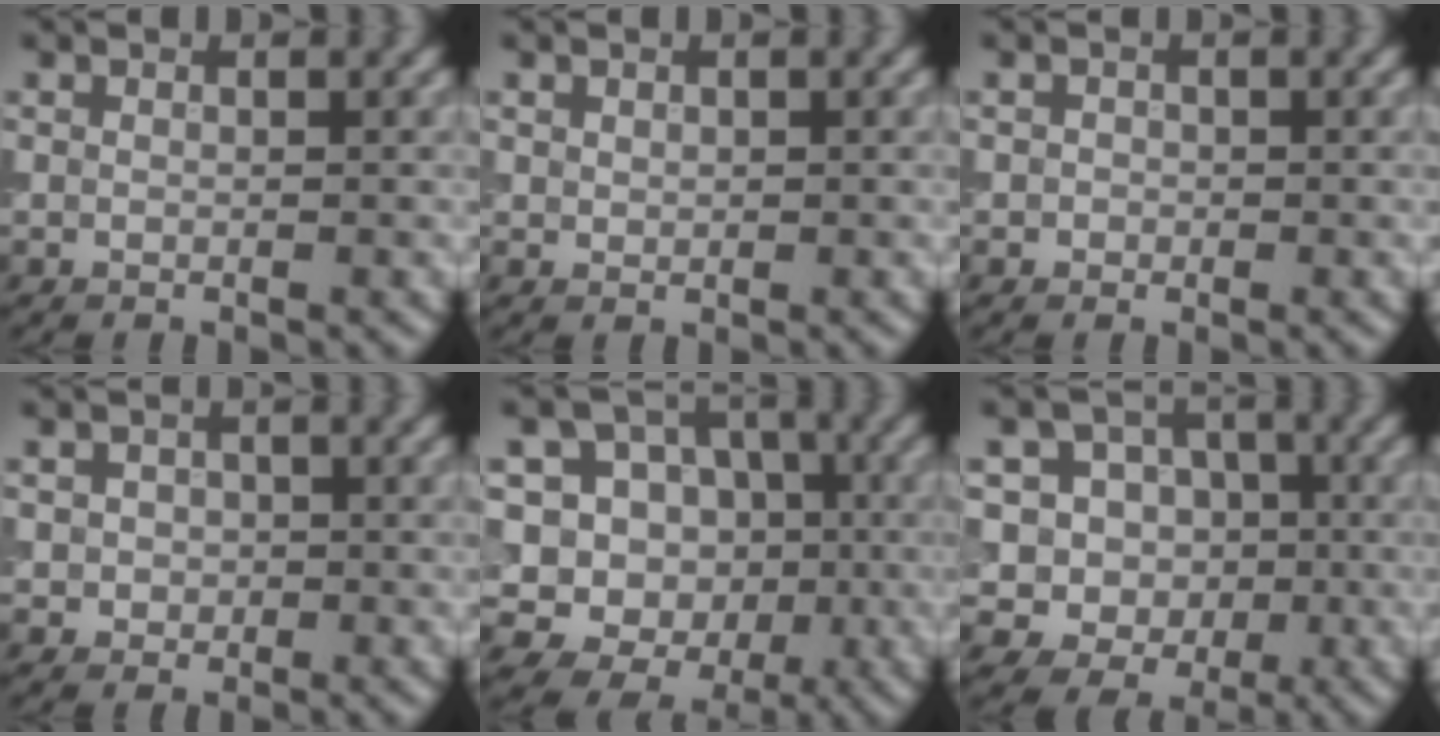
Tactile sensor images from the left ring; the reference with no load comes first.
{"total": 0.6, "force": [0.3, 0.5, 0.2], "torque": [-0.001, -0.003, 0.008]}
{"total": 0.7, "force": [-0.1, 0.7, 0.1], "torque": [0.005, -0.004, -0.004]}
{"total": 1.8, "force": [0.0, 1.7, 0.7], "torque": [0.003, -0.004, -0.003]}
{"total": 13.8, "force": [-0.4, 13.1, 4.4], "torque": [-0.124, 0.043, -0.016]}
{"total": 9.0, "force": [1.3, 8.4, 3.0], "torque": [-0.067, 0.036, -0.004]}